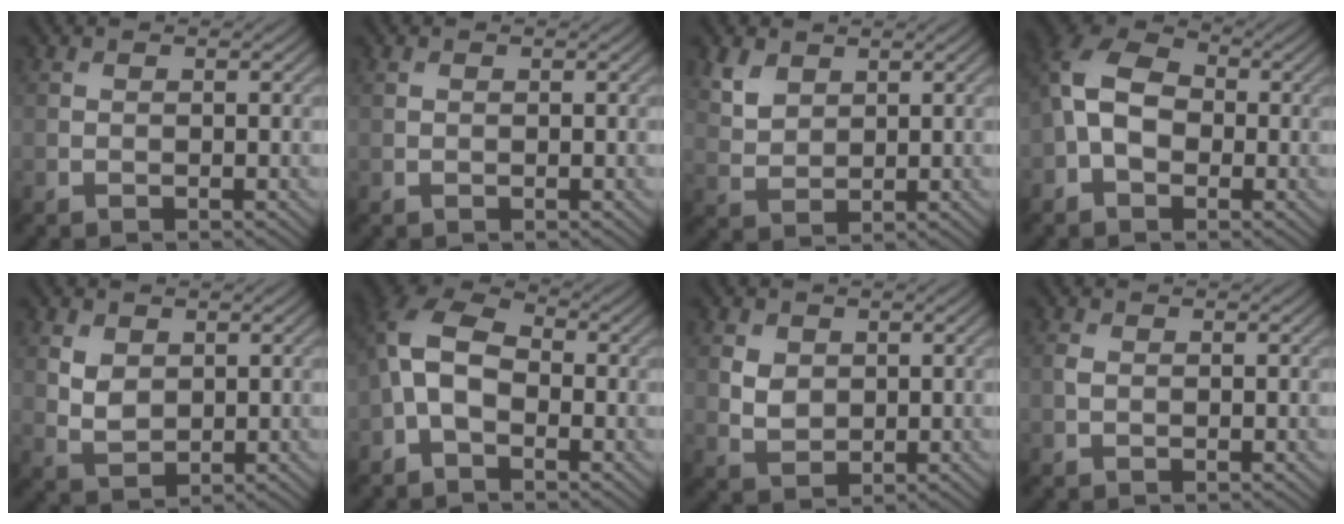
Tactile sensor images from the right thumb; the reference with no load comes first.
{"total": 0.5, "force": [0.3, 0.3, 0.3], "torque": [-0.005, 0.001, 0.005]}
{"total": 4.2, "force": [2.6, 2.7, 2.0], "torque": [-0.059, -0.002, 0.058]}
{"total": 9.0, "force": [-0.5, 6.4, 6.3], "torque": [-0.147, 0.010, -0.021]}
{"total": 3.4, "force": [1.4, 2.4, 1.9], "torque": [-0.050, -0.003, 0.031]}
{"total": 8.0, "force": [-0.8, 4.9, 6.3], "torque": [-0.149, 0.018, -0.031]}
{"total": 3.1, "force": [1.1, 2.4, 1.5], "torque": [-0.042, -0.005, 0.020]}
{"total": 0.8, "force": [0.0, 0.5, 0.6], "torque": [-0.018, 0.001, 0.000]}